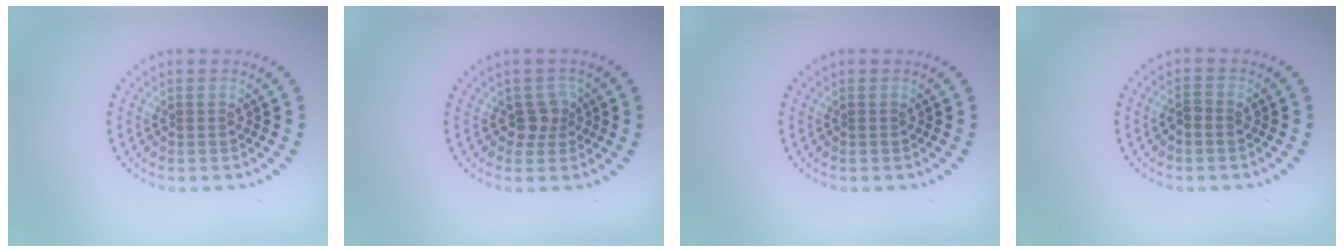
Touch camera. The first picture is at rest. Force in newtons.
{"total": 1.9, "press": 1.4, "slide": 1.3}
{"total": 0.0}
{"total": 1.0, "press": 0.9, "slide": 0.4}